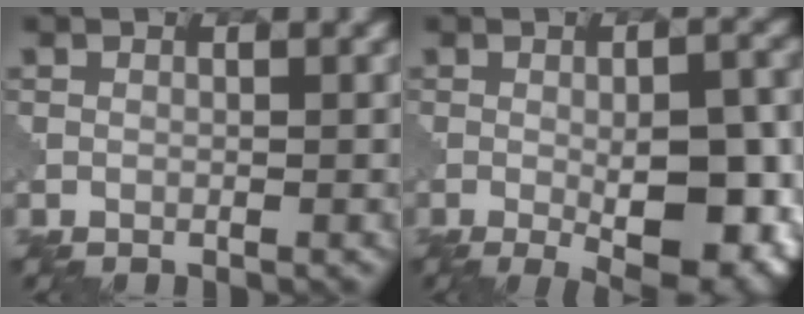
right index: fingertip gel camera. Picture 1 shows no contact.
{"total": 9.3, "force": [-2.2, 3.0, 8.5], "torque": [-0.118, -0.010, -0.027]}